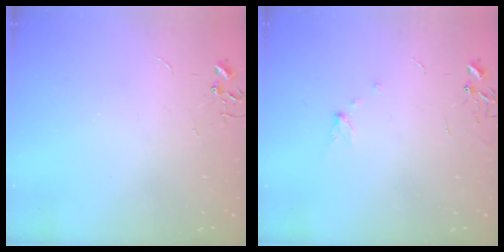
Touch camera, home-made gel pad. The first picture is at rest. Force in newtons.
{"total": 4.5, "press": 4.4, "slide": 0.5}